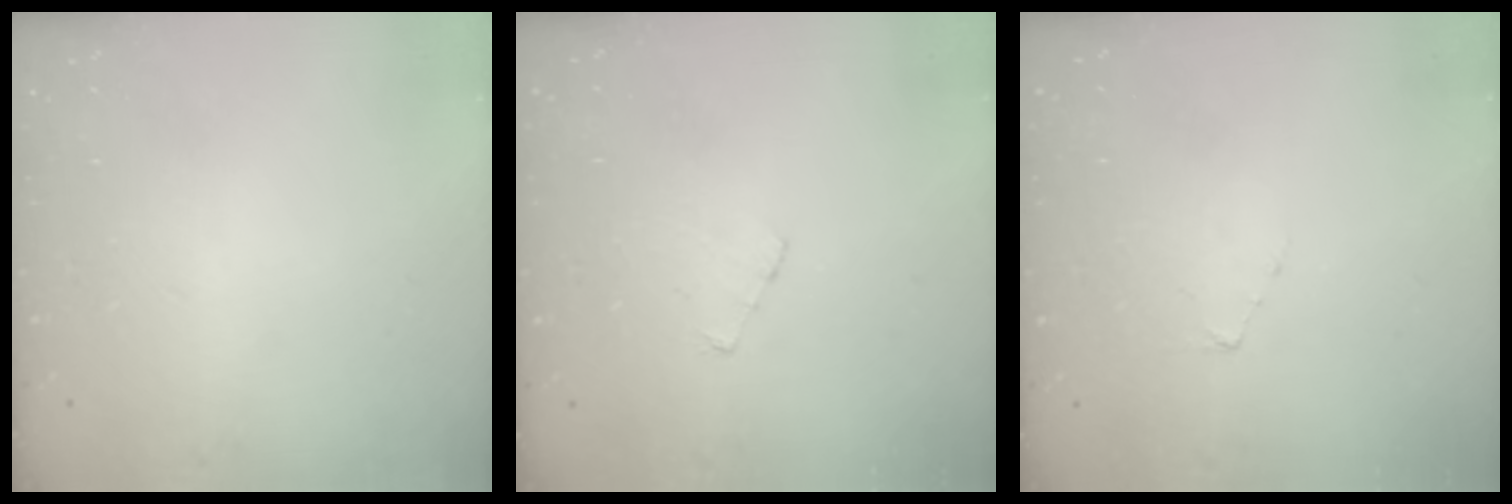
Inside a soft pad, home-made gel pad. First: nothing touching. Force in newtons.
{"total": 2.6, "press": 2.6, "slide": 0.3}
{"total": 3.1, "press": 3.1, "slide": 0.3}